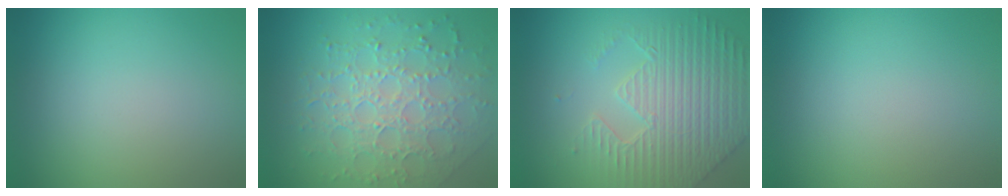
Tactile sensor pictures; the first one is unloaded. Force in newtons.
{"total": 7.2, "press": 5.2, "slide": 5.0}
{"total": 7.4, "press": 5.6, "slide": 4.8}
{"total": 0.0}